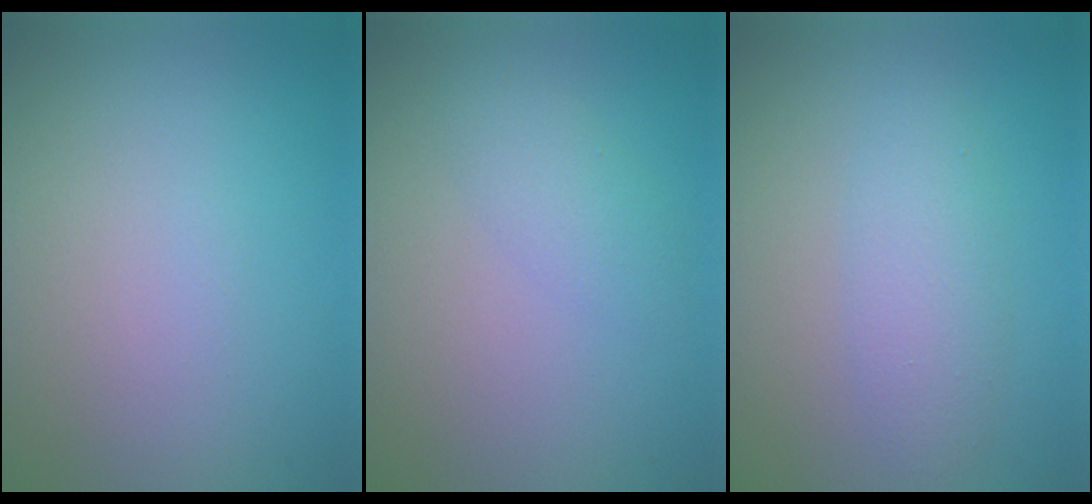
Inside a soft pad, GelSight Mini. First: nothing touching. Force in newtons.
{"total": 1.9, "press": 1.9, "slide": 0.0}
{"total": 2.8, "press": 2.8, "slide": 0.1}